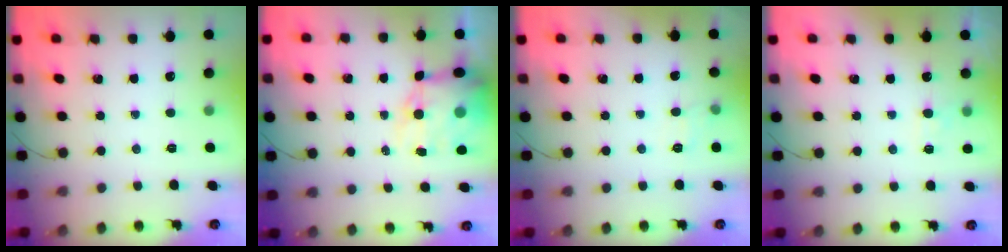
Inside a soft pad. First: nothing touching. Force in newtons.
{"total": 12.0, "press": 11.5, "slide": 3.4}
{"total": 4.0, "press": 3.6, "slide": 1.8}
{"total": 3.1, "press": 2.7, "slide": 1.6}